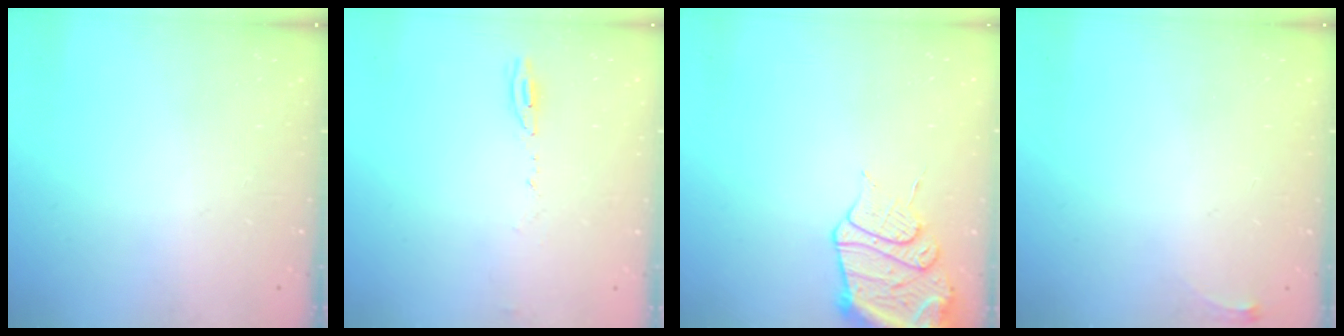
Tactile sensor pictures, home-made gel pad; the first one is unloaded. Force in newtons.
{"total": 4.6, "press": 4.3, "slide": 1.6}
{"total": 13.1, "press": 13.0, "slide": 1.6}
{"total": 2.8, "press": 2.8, "slide": 0.4}